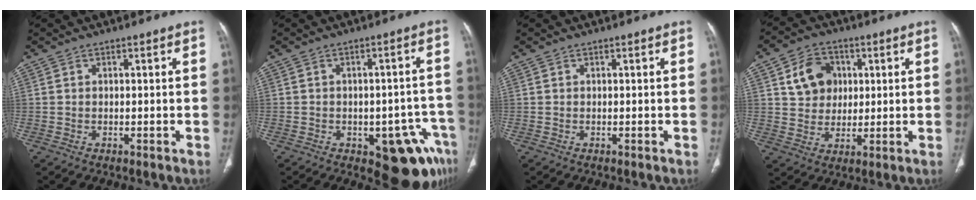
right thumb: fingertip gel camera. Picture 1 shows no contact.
{"total": 11.6, "force": [-5.8, 5.6, 8.4], "torque": [-0.058, 0.031, -0.067]}
{"total": 0.0}
{"total": 9.6, "force": [2.8, 7.9, 4.7], "torque": [-0.044, -0.004, 0.051]}